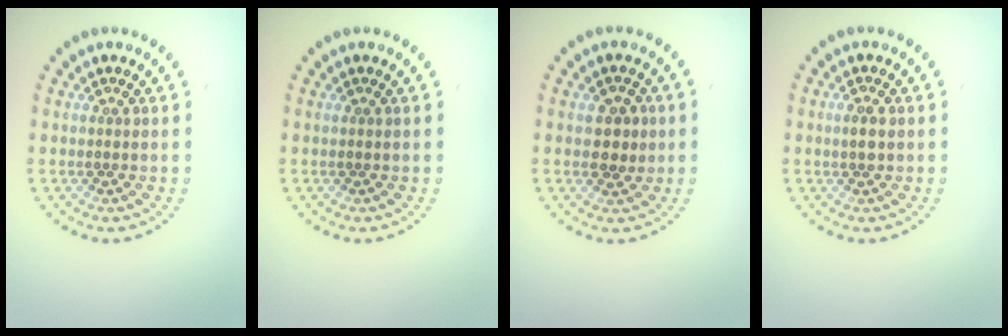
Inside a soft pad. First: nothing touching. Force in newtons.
{"total": 0.0}
{"total": 2.3, "press": 2.2, "slide": 0.3}
{"total": 1.3, "press": 1.3, "slide": 0.0}